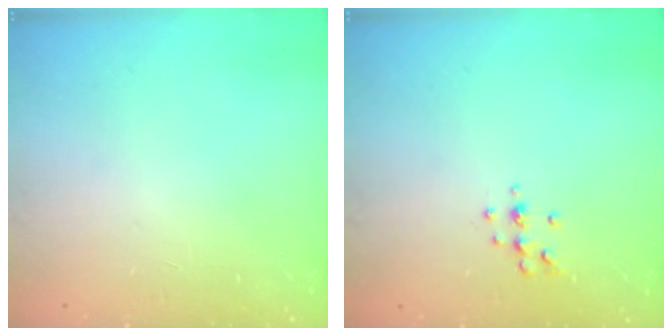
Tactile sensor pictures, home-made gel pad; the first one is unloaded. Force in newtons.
{"total": 5.5, "press": 5.2, "slide": 1.6}